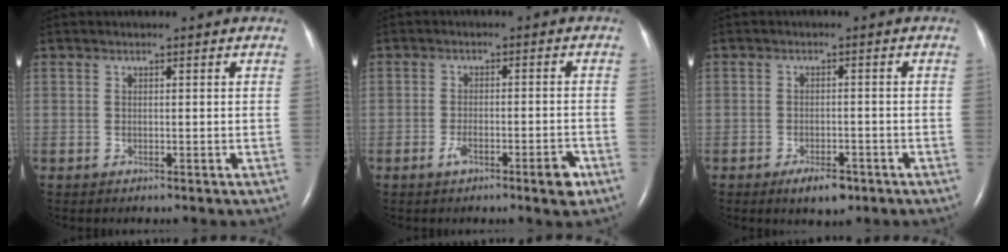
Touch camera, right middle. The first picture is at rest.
{"total": 4.9, "force": [-2.8, 0.9, 3.9], "torque": [-0.063, 0.000, -0.045]}
{"total": 4.2, "force": [-2.7, 1.7, 2.7], "torque": [-0.049, -0.001, -0.038]}